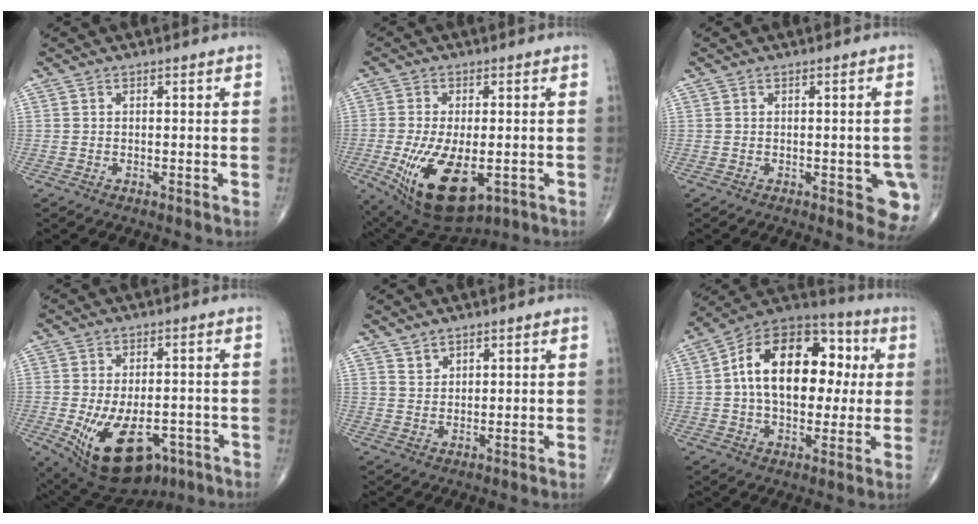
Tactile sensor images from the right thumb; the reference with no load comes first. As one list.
[{"total": 15.5, "force": [-4.5, 7.7, 12.7], "torque": [-0.237, -0.014, -0.052]}, {"total": 6.2, "force": [-1.8, 2.5, 5.4], "torque": [-0.031, -0.005, -0.020]}, {"total": 16.7, "force": [-6.4, 9.4, 12.3], "torque": [-0.208, 0.000, -0.078]}, {"total": 2.5, "force": [2.1, 1.3, 0.5], "torque": [0.006, -0.017, 0.037]}, {"total": 22.1, "force": [2.9, 13.7, 17.1], "torque": [-0.243, 0.025, 0.038]}]